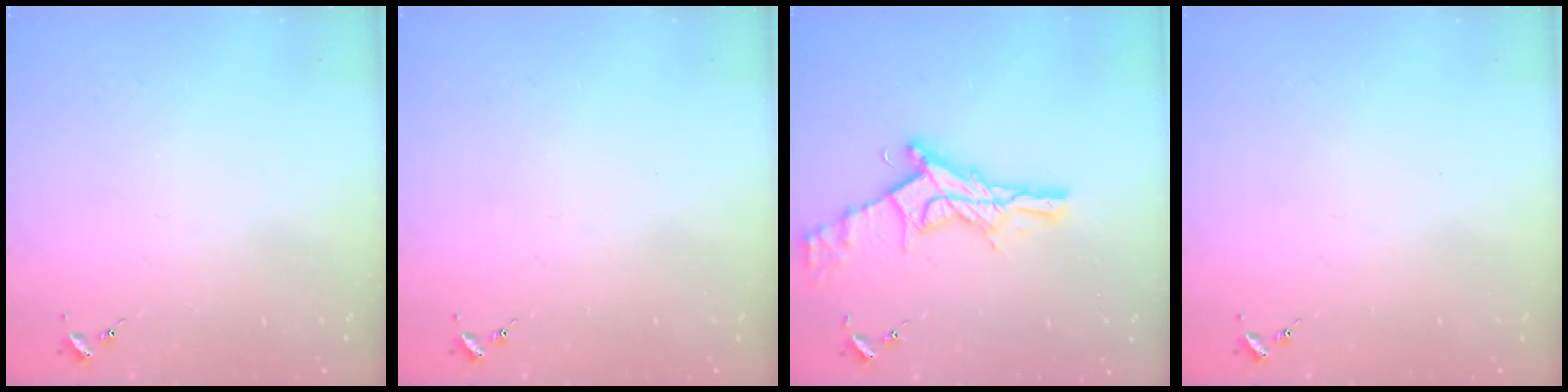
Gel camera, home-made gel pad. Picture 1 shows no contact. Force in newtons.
{"total": 0.0}
{"total": 17.3, "press": 17.2, "slide": 1.4}
{"total": 0.0}